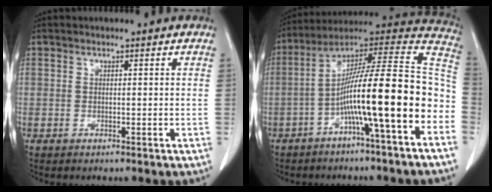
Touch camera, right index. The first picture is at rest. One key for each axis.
{"total": 19.2, "fx": -5.8, "fy": 0.5, "fz": 18.3, "tx": -0.268, "ty": 0.029, "tz": -0.098}